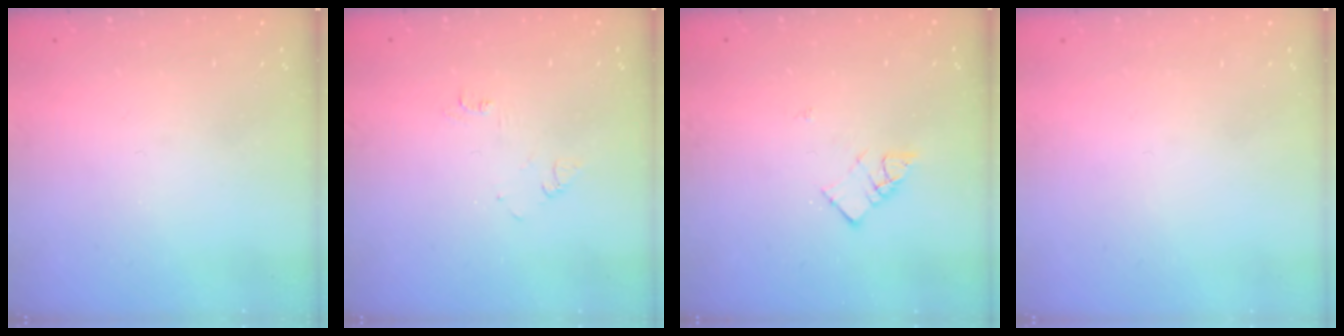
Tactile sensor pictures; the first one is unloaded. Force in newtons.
{"total": 3.7, "press": 3.7, "slide": 0.4}
{"total": 5.9, "press": 5.9, "slide": 0.4}
{"total": 1.8, "press": 1.8, "slide": 0.1}